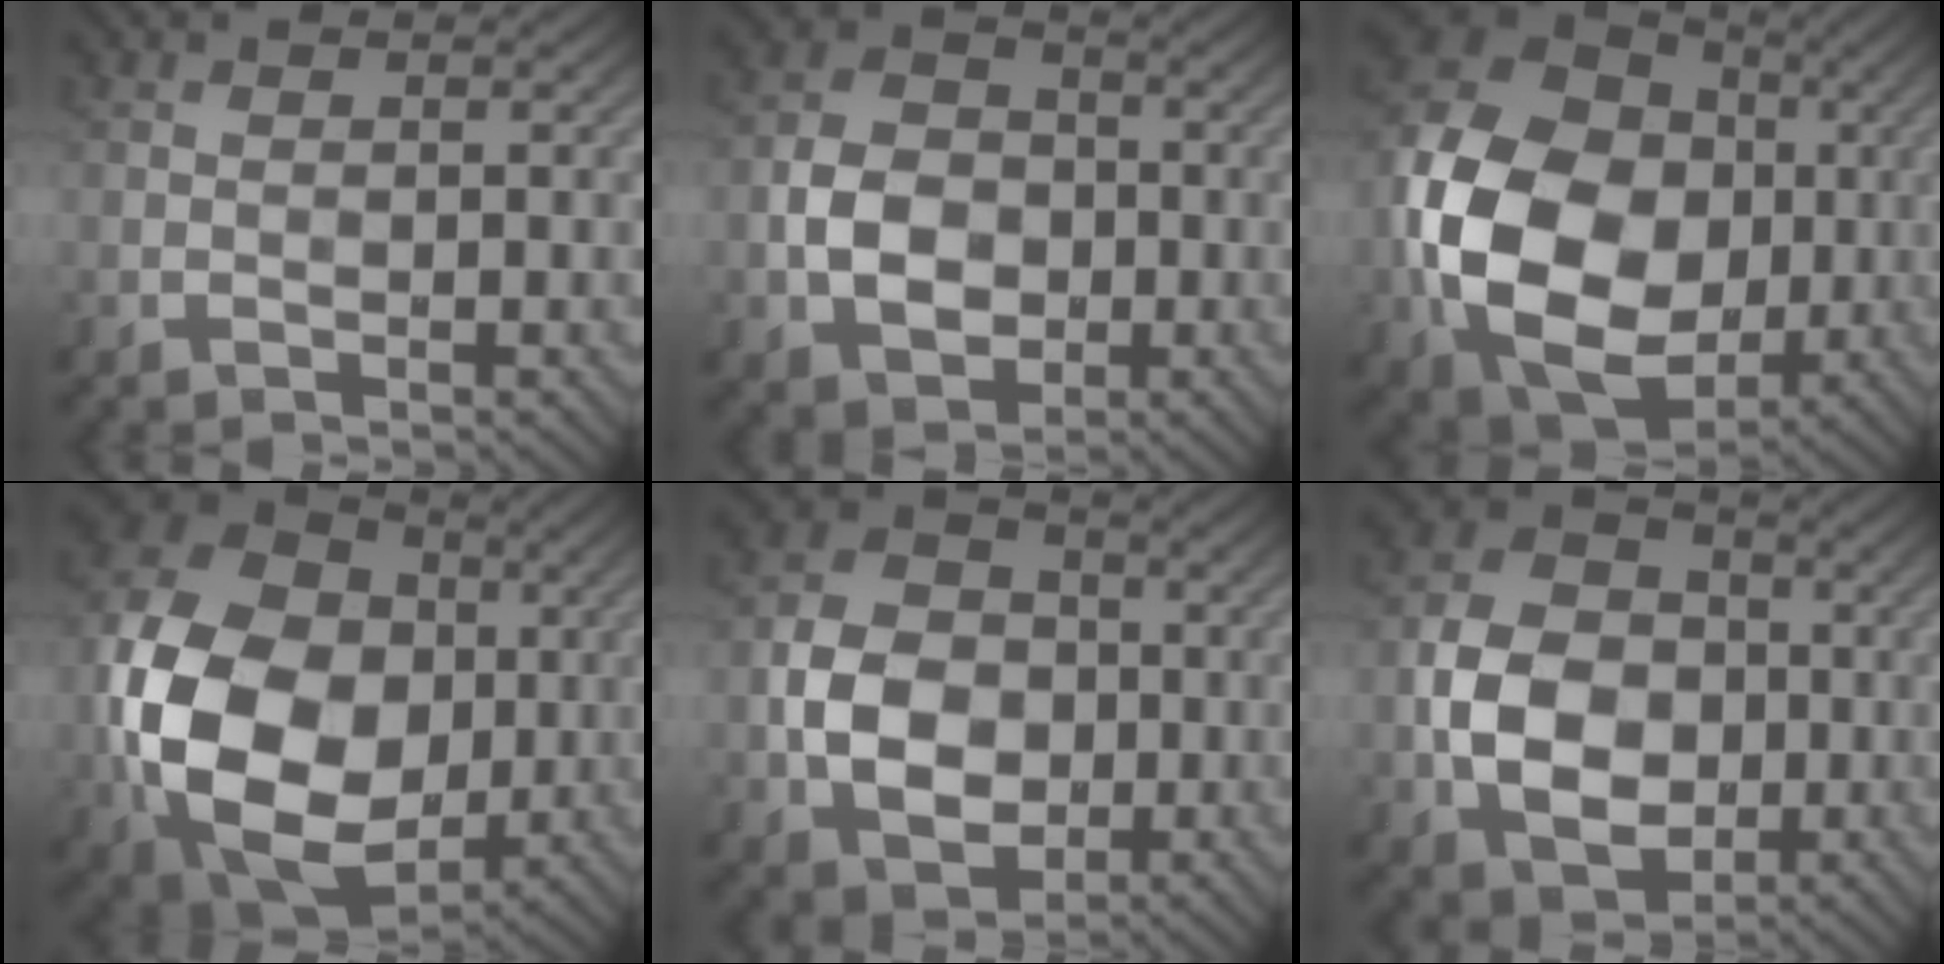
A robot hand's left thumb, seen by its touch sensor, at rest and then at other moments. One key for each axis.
{"total": 6.8, "fx": -1.4, "fy": 5.4, "fz": 4.0, "tx": -0.080, "ty": -0.003, "tz": -0.036}
{"total": 18.8, "fx": -2.3, "fy": 14.2, "fz": 12.1, "tx": -0.280, "ty": -0.025, "tz": -0.039}
{"total": 18.6, "fx": -2.3, "fy": 13.7, "fz": 12.3, "tx": -0.290, "ty": -0.031, "tz": -0.035}
{"total": 8.8, "fx": -1.4, "fy": 6.9, "fz": 5.3, "tx": -0.110, "ty": -0.005, "tz": -0.035}
{"total": 10.0, "fx": -1.5, "fy": 7.7, "fz": 6.2, "tx": -0.136, "ty": -0.005, "tz": -0.036}